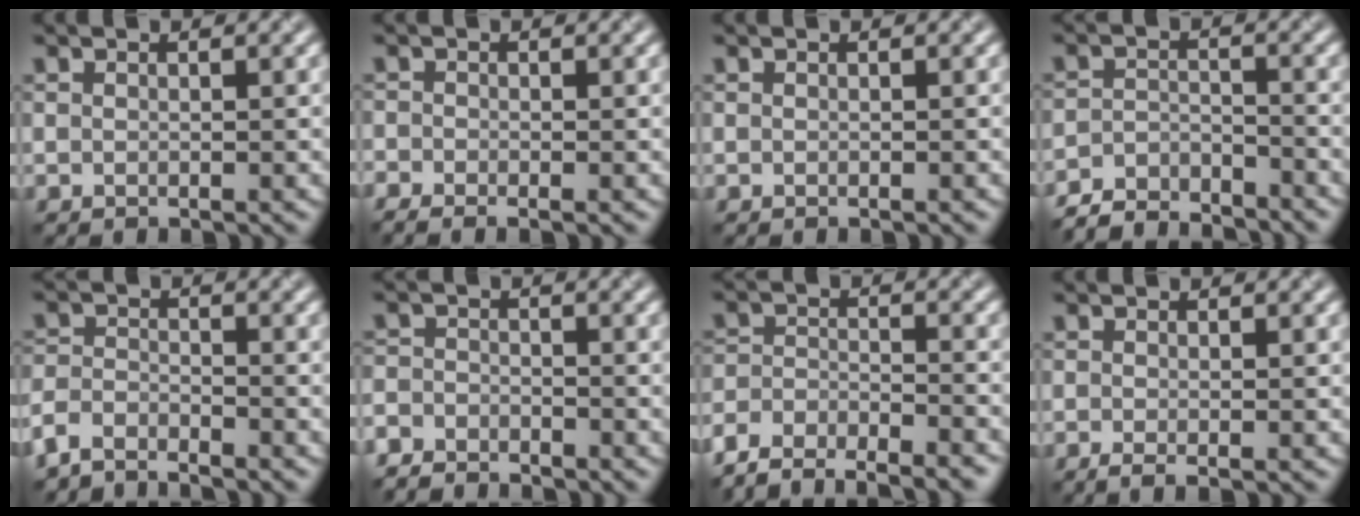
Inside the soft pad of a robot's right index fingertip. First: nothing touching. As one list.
[{"total": 1.6, "force": [-1.2, 0.5, 0.8], "torque": [-0.020, -0.006, -0.025]}, {"total": 0.0}, {"total": 4.8, "force": [-4.6, 0.8, 0.8], "torque": [-0.016, -0.002, -0.092]}, {"total": 3.3, "force": [-3.1, 0.8, 0.7], "torque": [-0.020, -0.002, -0.072]}, {"total": 3.4, "force": [-3.2, 0.8, 0.4], "torque": [-0.006, -0.005, -0.070]}, {"total": 7.4, "force": [-6.9, 1.6, 2.1], "torque": [-0.039, -0.013, -0.117]}, {"total": 1.2, "force": [-0.4, 0.2, 1.1], "torque": [-0.024, -0.003, -0.009]}]